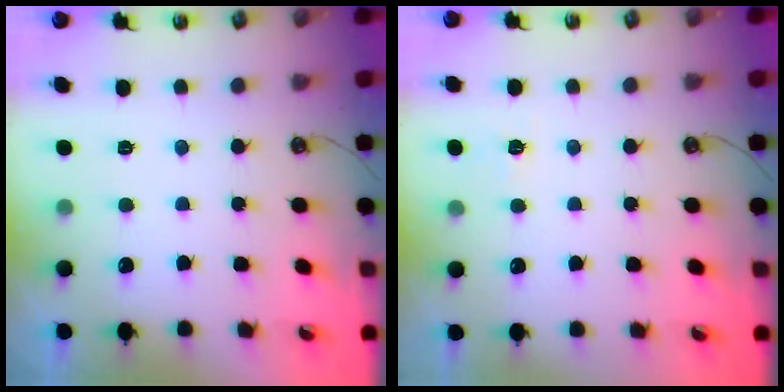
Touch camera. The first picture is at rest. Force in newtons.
{"total": 2.7, "press": 2.7, "slide": 0.4}